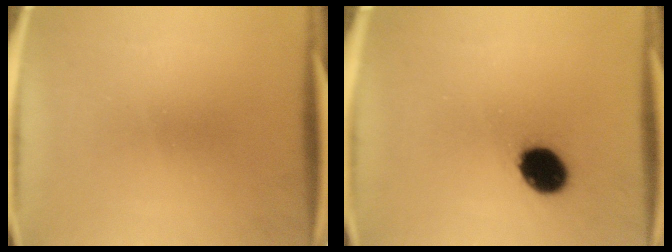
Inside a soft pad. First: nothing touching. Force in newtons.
{"total": 10.0}